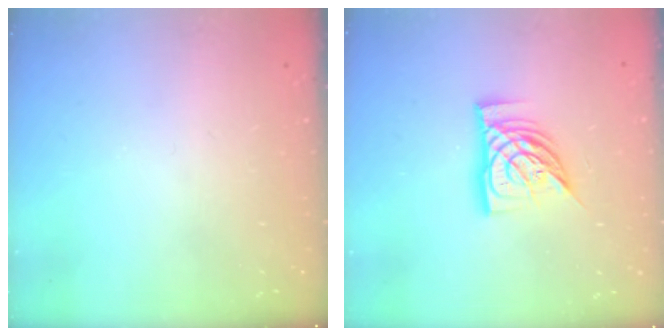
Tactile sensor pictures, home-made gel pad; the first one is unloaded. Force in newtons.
{"total": 12.5, "press": 12.4, "slide": 1.4}